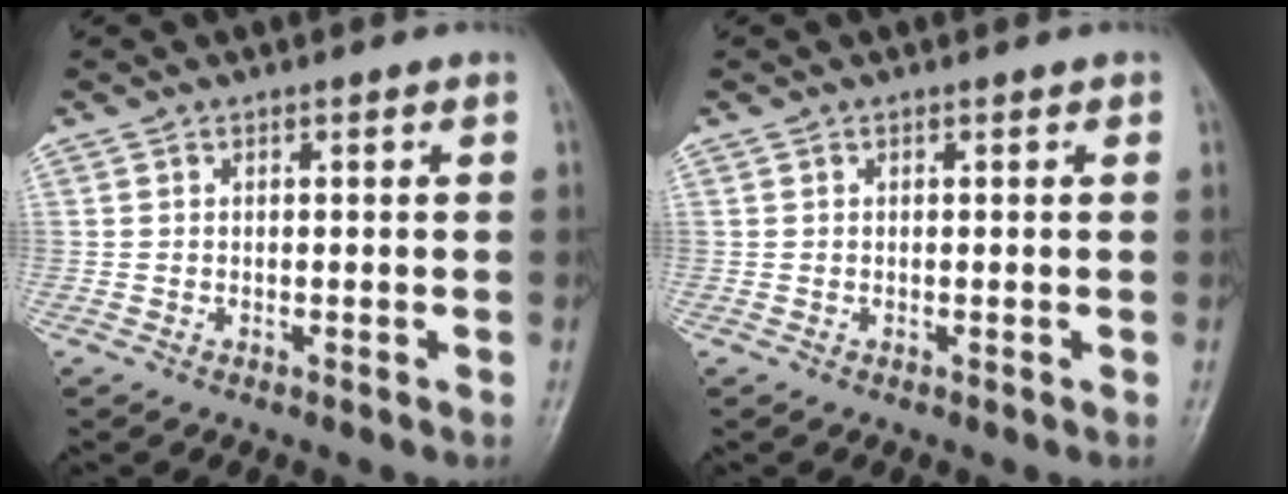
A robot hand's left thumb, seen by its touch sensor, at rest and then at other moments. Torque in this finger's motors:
{"motor_torque": [0.94, 0.52, -0.08, -0.06, 0.02]}